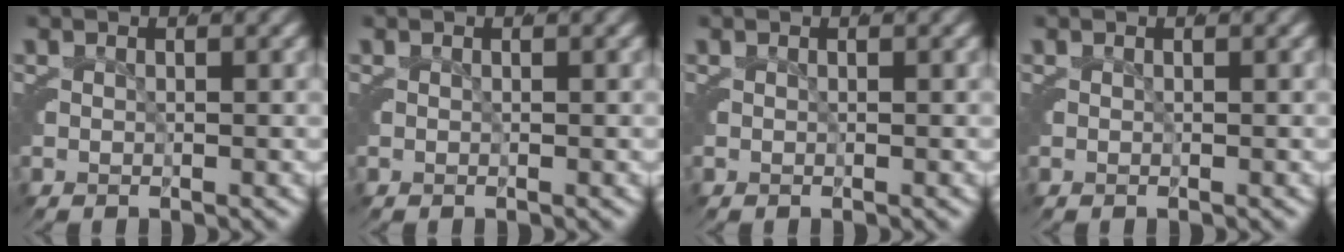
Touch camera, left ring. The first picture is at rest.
{"total": 0.0}
{"total": 0.0}
{"total": 0.0}